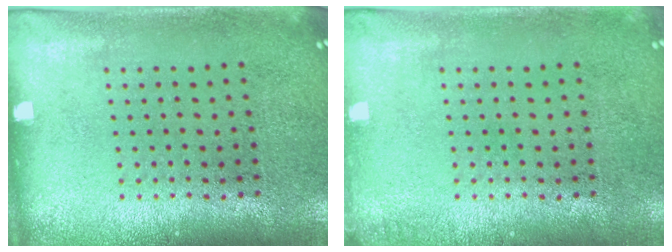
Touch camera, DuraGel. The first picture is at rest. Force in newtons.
{"total": 0.8, "press": 0.8, "slide": 0.0}